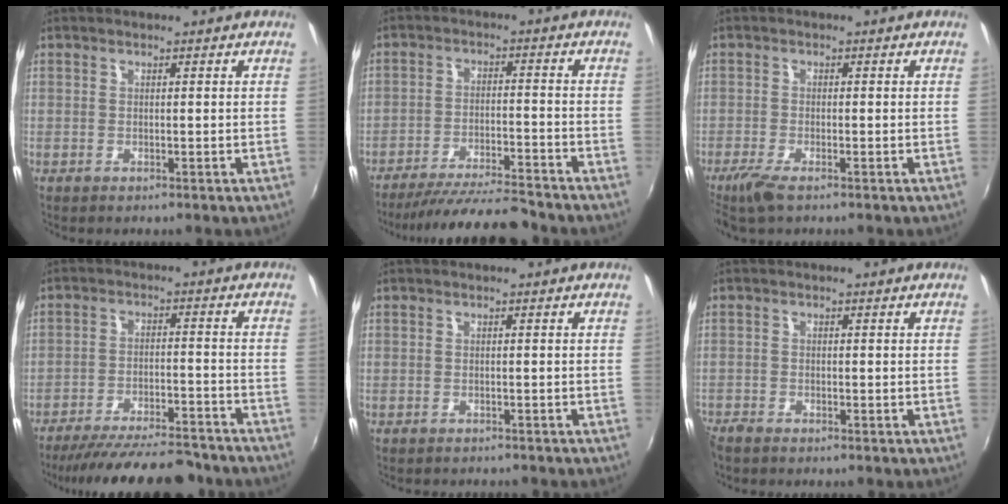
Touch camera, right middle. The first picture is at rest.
{"total": 12.8, "force": [-11.8, 1.3, 4.8], "torque": [-0.108, -0.003, -0.186]}
{"total": 4.1, "force": [-2.9, 0.7, 2.8], "torque": [-0.070, -0.014, -0.058]}
{"total": 18.8, "force": [-16.8, 4.0, 7.6], "torque": [-0.151, -0.008, -0.236]}
{"total": 2.7, "force": [-2.6, 0.7, 0.7], "torque": [-0.022, -0.012, -0.038]}
{"total": 2.6, "force": [-2.4, 0.8, 0.6], "torque": [-0.022, -0.013, -0.049]}